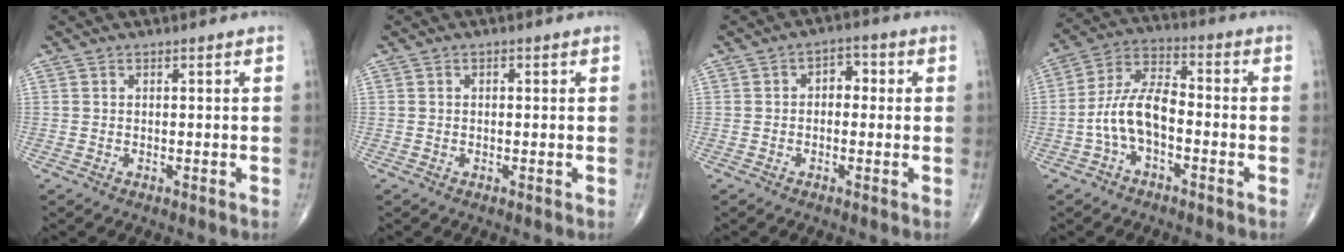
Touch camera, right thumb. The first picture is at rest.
{"total": 0.5, "force": [0.1, 0.3, 0.4], "torque": [-0.007, 0.002, 0.000]}
{"total": 3.8, "force": [0.3, 2.6, 2.8], "torque": [-0.015, 0.013, -0.006]}
{"total": 9.8, "force": [-2.6, 4.9, 8.1], "torque": [-0.156, 0.042, -0.057]}